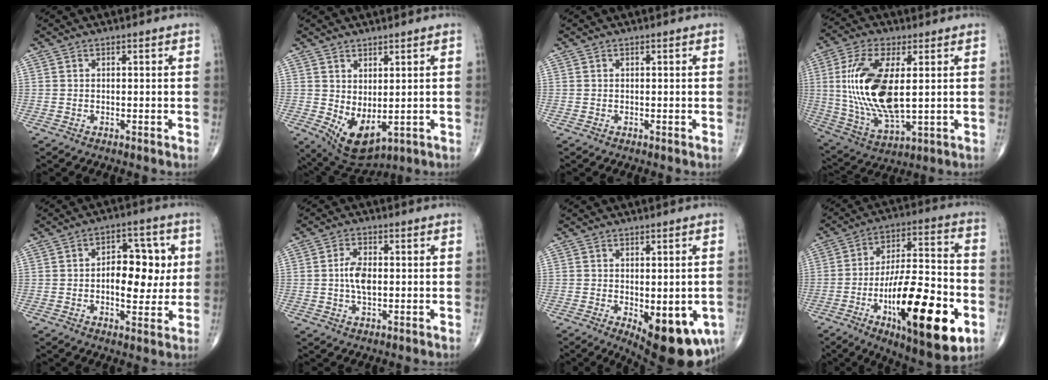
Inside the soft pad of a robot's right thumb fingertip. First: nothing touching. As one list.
[{"total": 7.7, "force": [-0.2, 4.0, 6.6], "torque": [-0.102, -0.012, 0.021]}, {"total": 0.0}, {"total": 18.1, "force": [2.0, 7.7, 16.3], "torque": [-0.338, -0.017, 0.048]}, {"total": 11.2, "force": [0.5, 6.4, 9.2], "torque": [-0.095, 0.011, 0.008]}, {"total": 5.0, "force": [0.0, 2.5, 4.3], "torque": [-0.086, 0.003, -0.001]}, {"total": 14.9, "force": [-4.8, 6.2, 12.6], "torque": [-0.128, -0.009, -0.047]}, {"total": 26.7, "force": [-9.3, 8.5, 23.5], "torque": [-0.357, 0.027, -0.138]}]